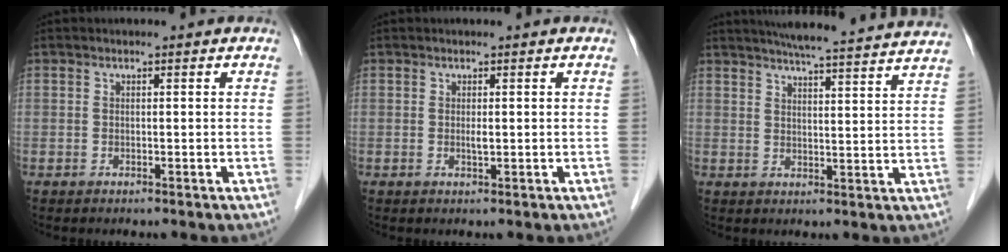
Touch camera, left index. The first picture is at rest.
{"total": 0.7, "force": [0.1, 0.1, 0.7], "torque": [-0.017, -0.003, 0.003]}
{"total": 19.3, "force": [17.8, -0.5, 7.3], "torque": [-0.118, -0.015, 0.222]}